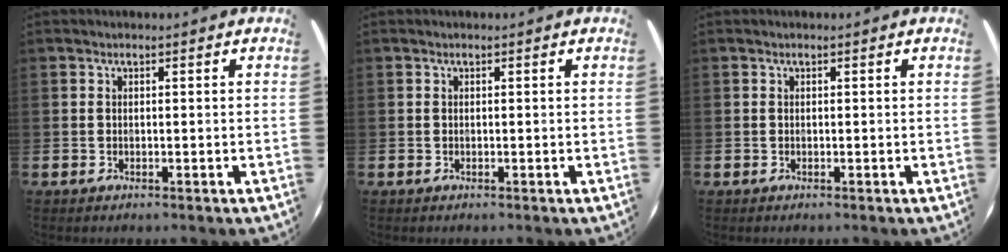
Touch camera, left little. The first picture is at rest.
{"total": 0.0}
{"total": 0.0}